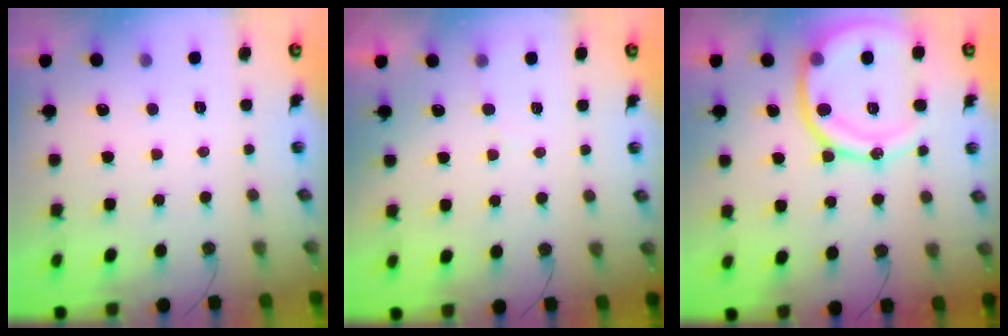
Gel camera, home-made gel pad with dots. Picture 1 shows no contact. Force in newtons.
{"total": 2.6, "press": 2.6, "slide": 0.3}
{"total": 19.1, "press": 19.0, "slide": 2.2}